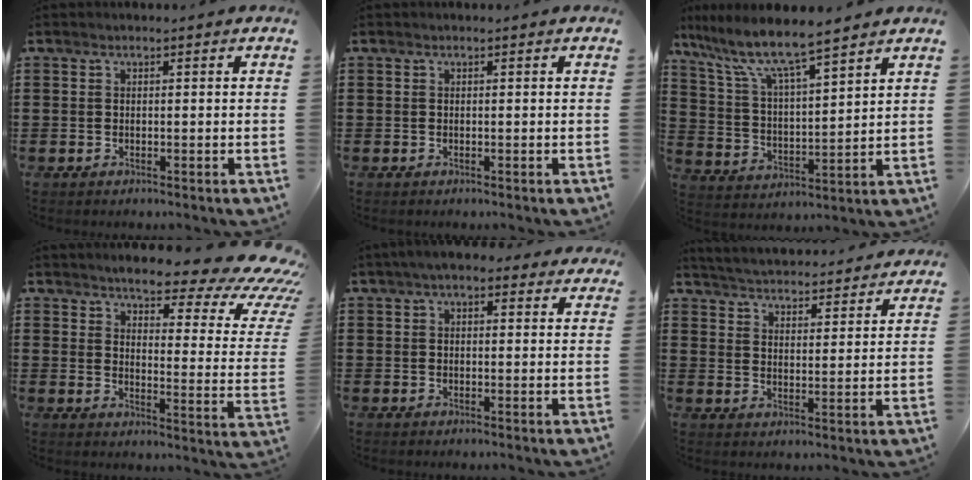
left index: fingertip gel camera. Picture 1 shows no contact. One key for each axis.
{"total": 0.0}
{"total": 8.2, "fx": 6.8, "fy": 0.9, "fz": 4.4, "tx": -0.114, "ty": -0.038, "tz": 0.114}
{"total": 8.1, "fx": 6.5, "fy": 1.1, "fz": 4.8, "tx": -0.089, "ty": -0.053, "tz": 0.104}
{"total": 4.3, "fx": 3.2, "fy": 1.6, "fz": 2.5, "tx": -0.058, "ty": 0.005, "tz": 0.058}
{"total": 4.2, "fx": 4.1, "fy": -0.5, "fz": -0.2, "tx": -0.021, "ty": -0.036, "tz": 0.067}